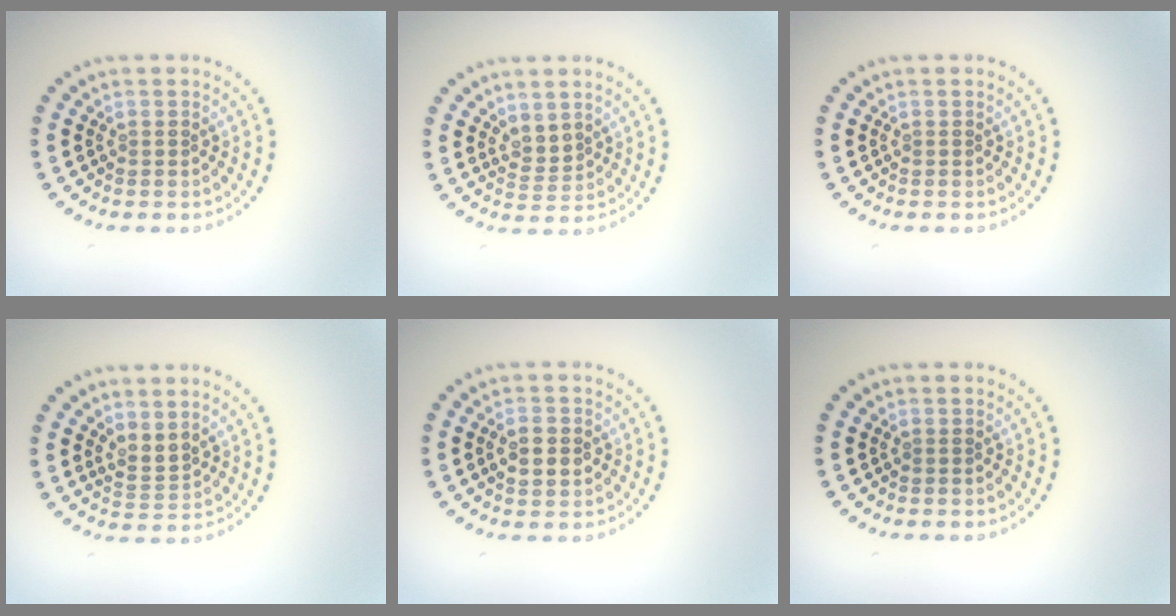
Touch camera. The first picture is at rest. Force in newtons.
{"total": 1.7, "press": 1.3, "slide": 1.0}
{"total": 0.0}
{"total": 2.1, "press": 1.5, "slide": 1.4}
{"total": 2.3, "press": 2.2, "slide": 0.1}
{"total": 0.0}